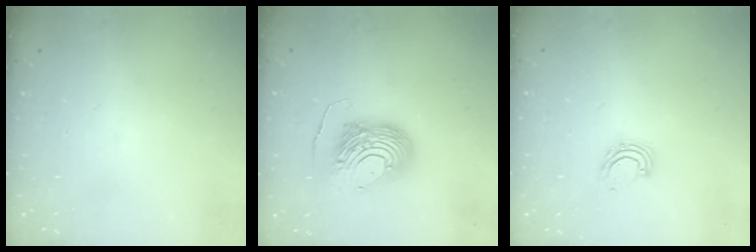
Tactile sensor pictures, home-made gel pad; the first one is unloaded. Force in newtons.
{"total": 13.8, "press": 13.7, "slide": 1.3}
{"total": 4.2, "press": 4.2, "slide": 0.3}